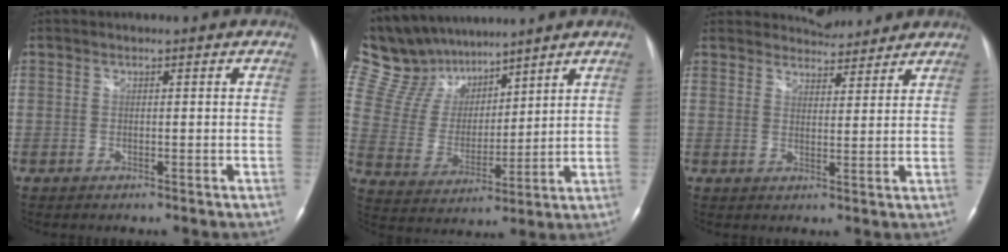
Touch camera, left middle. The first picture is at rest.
{"total": 14.4, "force": [12.5, 5.8, 4.3], "torque": [-0.095, 0.030, 0.243]}
{"total": 7.5, "force": [7.1, 2.0, 1.0], "torque": [-0.013, 0.013, 0.099]}